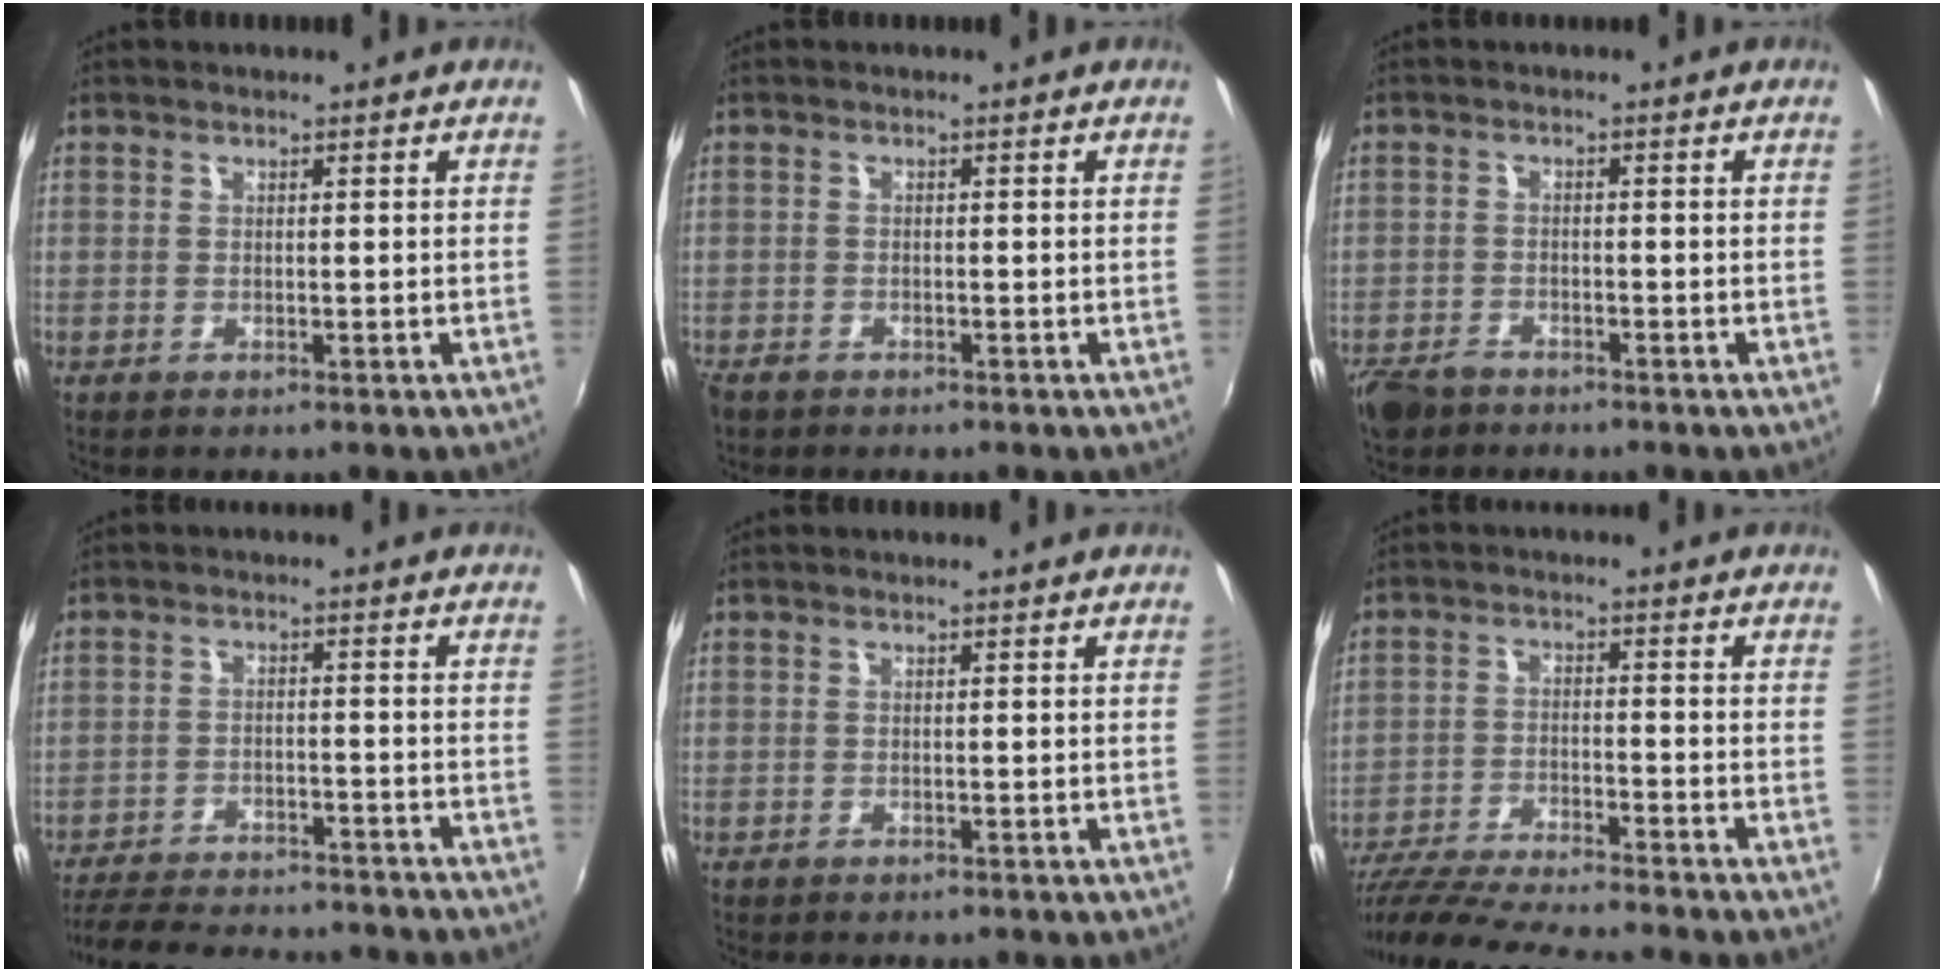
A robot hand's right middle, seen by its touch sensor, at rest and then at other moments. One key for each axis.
{"total": 2.3, "fx": -1.8, "fy": 1.2, "fz": 0.7, "tx": -0.022, "ty": -0.006, "tz": -0.036}
{"total": 5.4, "fx": -4.2, "fy": 2.8, "fz": 1.9, "tx": -0.061, "ty": -0.007, "tz": -0.079}
{"total": 22.6, "fx": -19.9, "fy": 5.8, "fz": 9.1, "tx": -0.189, "ty": -0.010, "tz": -0.267}
{"total": 1.0, "fx": -0.9, "fy": 0.4, "fz": 0.2, "tx": -0.008, "ty": -0.004, "tz": -0.013}
{"total": 17.5, "fx": -15.6, "fy": 0.9, "fz": 8.0, "tx": -0.164, "ty": -0.033, "tz": -0.259}